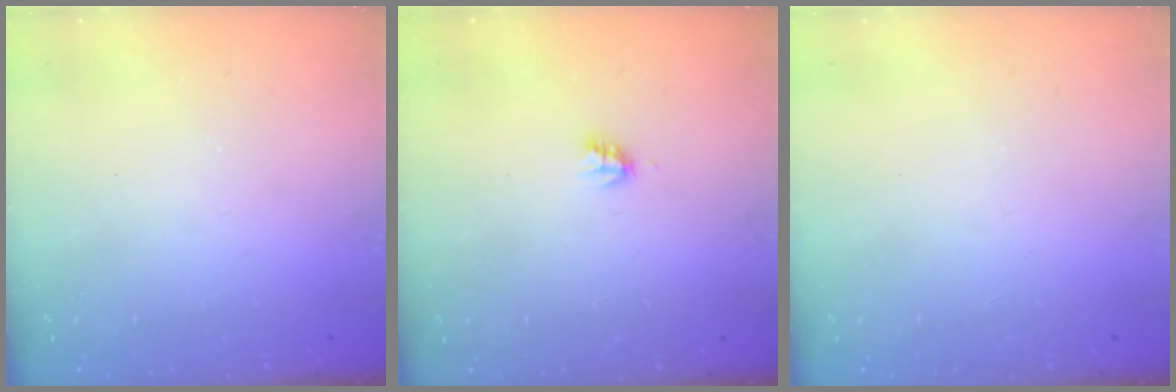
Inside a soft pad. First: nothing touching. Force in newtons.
{"total": 2.7, "press": 2.7, "slide": 0.2}
{"total": 0.0}